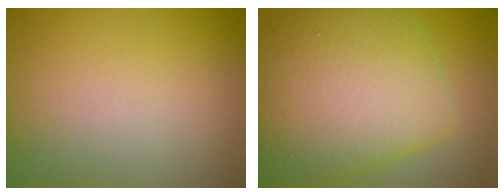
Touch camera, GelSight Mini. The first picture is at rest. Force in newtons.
{"total": 10.3, "press": 10.3, "slide": 0.2}